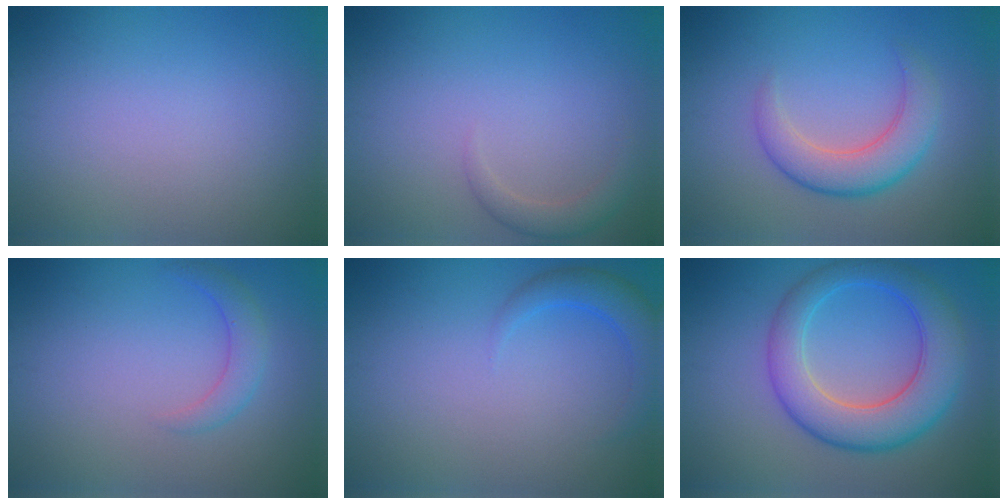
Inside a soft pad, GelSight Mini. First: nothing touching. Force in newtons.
{"total": 1.7, "press": 1.7, "slide": 0.1}
{"total": 4.3, "press": 4.3, "slide": 0.3}
{"total": 2.0, "press": 2.0, "slide": 0.1}
{"total": 2.8, "press": 2.8, "slide": 0.2}
{"total": 7.4, "press": 7.4, "slide": 0.1}